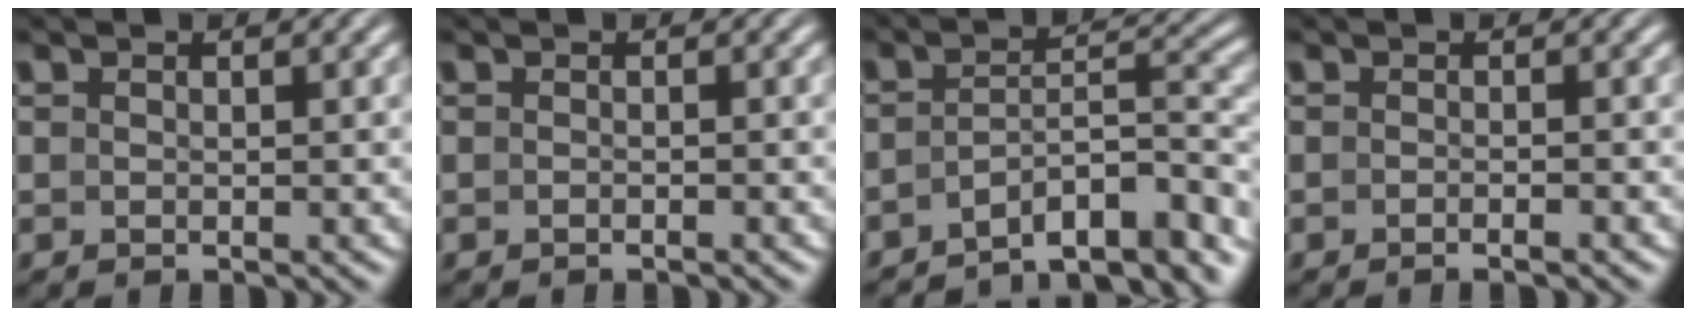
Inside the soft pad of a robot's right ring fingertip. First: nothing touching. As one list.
[{"total": 0.6, "force": [-0.6, -0.3, 0.1], "torque": [-0.002, 0.002, -0.012]}, {"total": 9.1, "force": [-7.3, 3.0, 4.4], "torque": [-0.057, -0.036, -0.098]}, {"total": 1.2, "force": [-1.1, -0.4, 0.5], "torque": [-0.006, 0.004, -0.022]}]